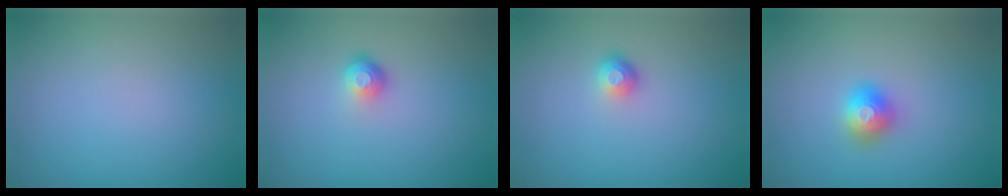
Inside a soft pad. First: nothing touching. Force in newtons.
{"total": 1.8, "press": 1.2, "slide": 1.3}
{"total": 1.2, "press": 1.0, "slide": 0.7}
{"total": 2.0, "press": 2.0, "slide": 0.1}